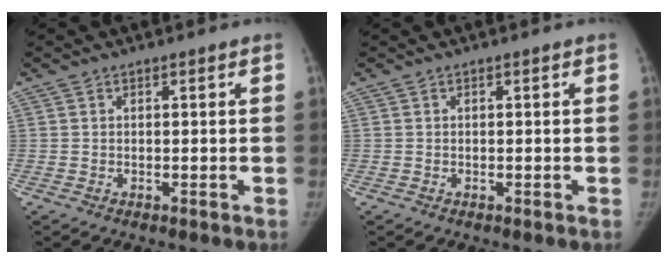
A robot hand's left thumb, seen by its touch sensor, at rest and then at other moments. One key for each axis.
{"total": 0.0}